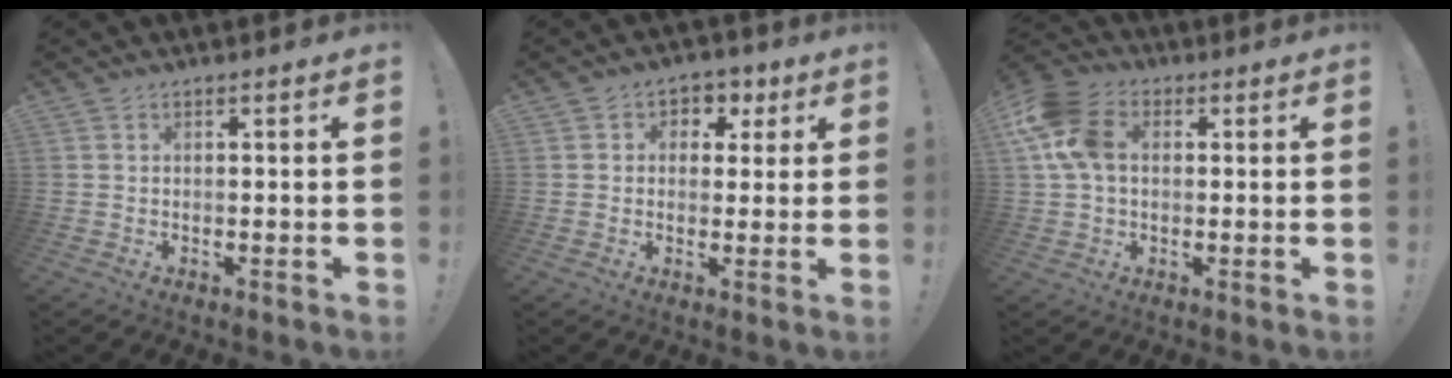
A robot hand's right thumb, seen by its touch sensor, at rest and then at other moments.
{"total": 5.0, "force": [0.9, 4.7, 1.5], "torque": [0.001, -0.005, 0.014]}
{"total": 12.6, "force": [2.5, 8.9, 8.6], "torque": [-0.171, 0.012, 0.049]}